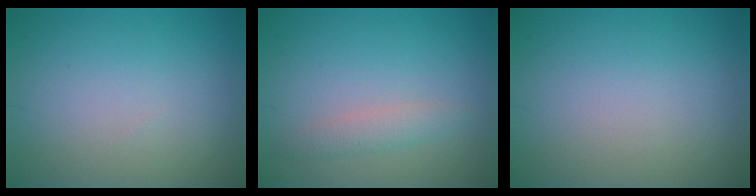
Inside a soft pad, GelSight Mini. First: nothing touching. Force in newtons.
{"total": 1.7, "press": 1.7, "slide": 0.1}
{"total": 0.0}